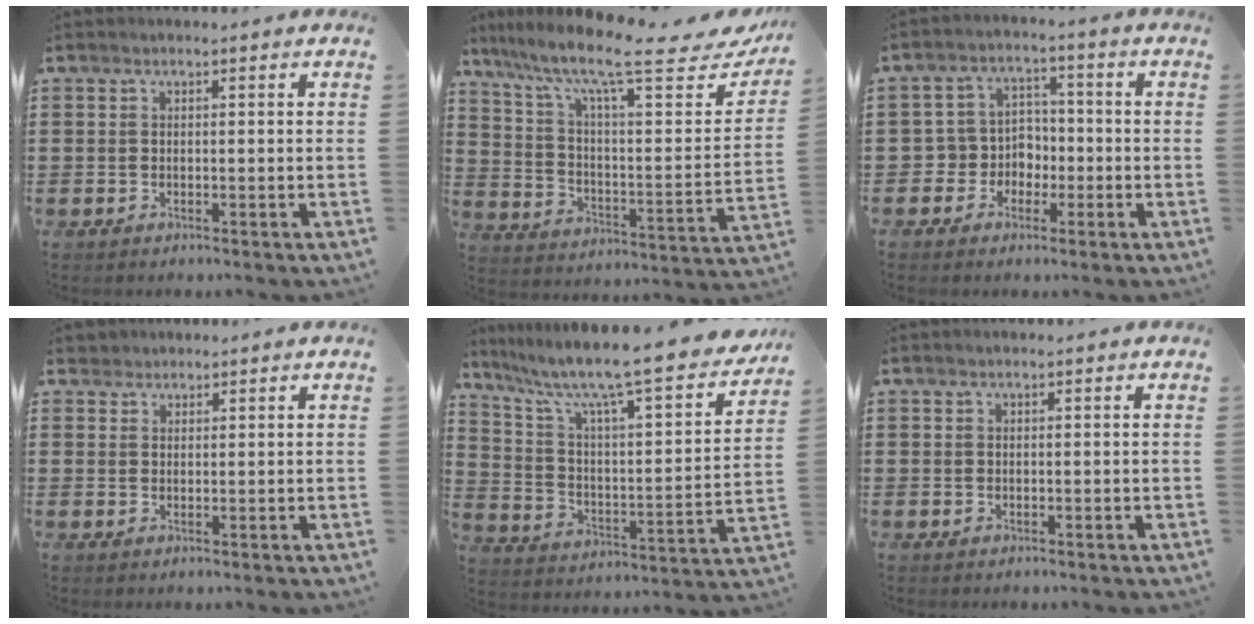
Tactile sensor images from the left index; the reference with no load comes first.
{"total": 12.9, "force": [9.7, 1.9, 8.4], "torque": [-0.171, -0.062, 0.154]}
{"total": 4.9, "force": [-1.8, 4.4, 1.0], "torque": [-0.042, 0.007, -0.041]}
{"total": 1.7, "force": [1.5, 0.8, -0.2], "torque": [-0.002, 0.005, 0.030]}
{"total": 9.8, "force": [7.9, 0.6, 5.8], "torque": [-0.136, -0.065, 0.122]}
{"total": 0.0}